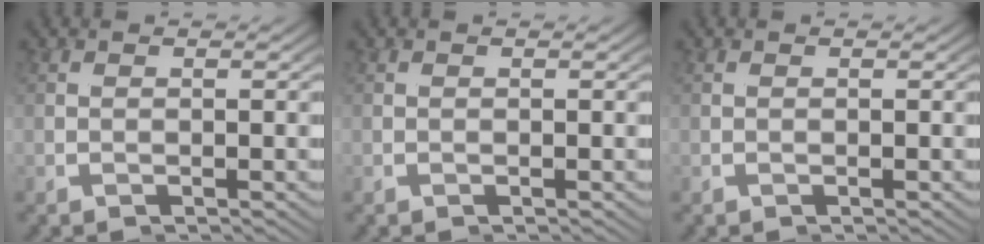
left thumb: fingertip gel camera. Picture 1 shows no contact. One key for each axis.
{"total": 0.0}
{"total": 0.0}